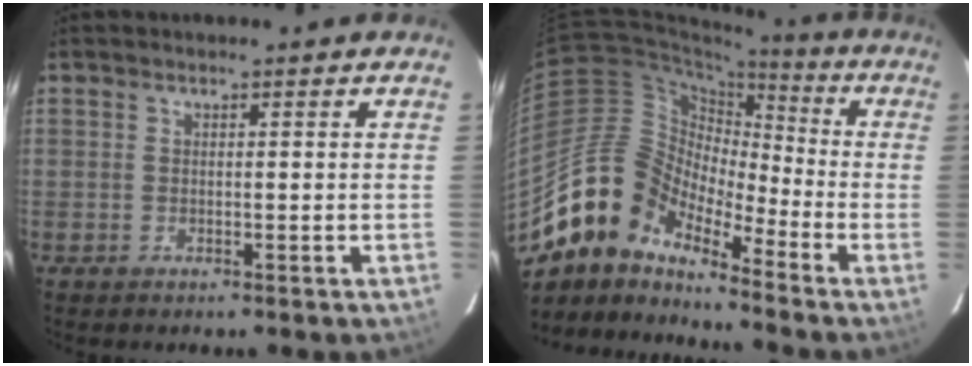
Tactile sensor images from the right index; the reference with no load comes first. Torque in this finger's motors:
{"motor_torque": [0.71, -0.50, 0.74, 0.03]}